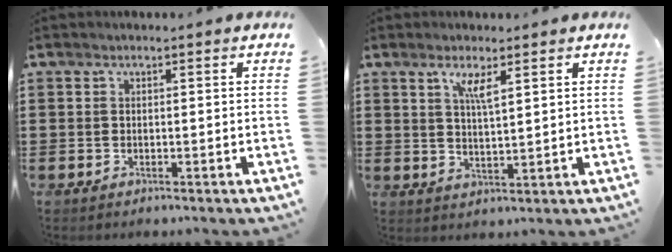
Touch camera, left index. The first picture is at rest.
{"total": 3.6, "force": [2.3, 0.5, 2.7], "torque": [-0.053, -0.002, 0.037]}